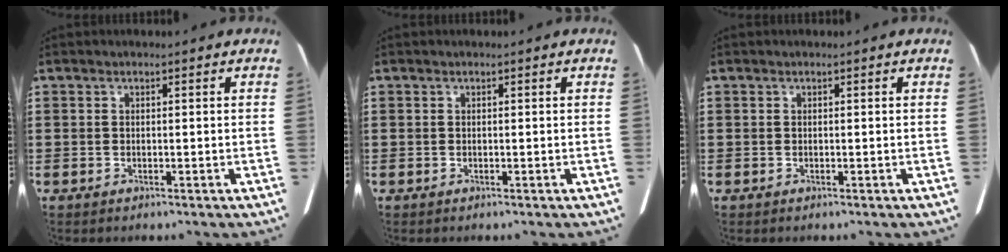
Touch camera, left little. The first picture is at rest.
{"total": 0.0}
{"total": 0.0}